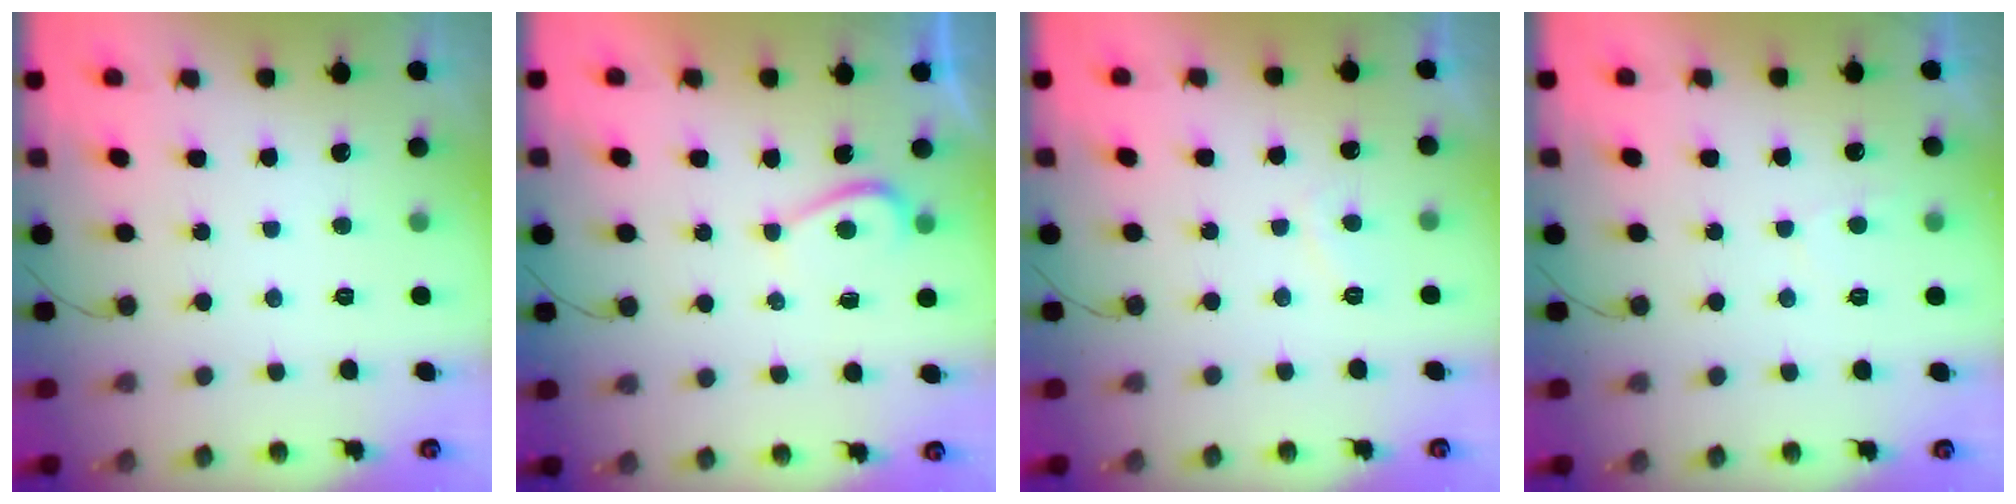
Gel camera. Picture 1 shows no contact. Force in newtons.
{"total": 3.3, "press": 3.2, "slide": 0.4}
{"total": 1.9, "press": 1.7, "slide": 0.8}
{"total": 2.4, "press": 2.3, "slide": 0.6}